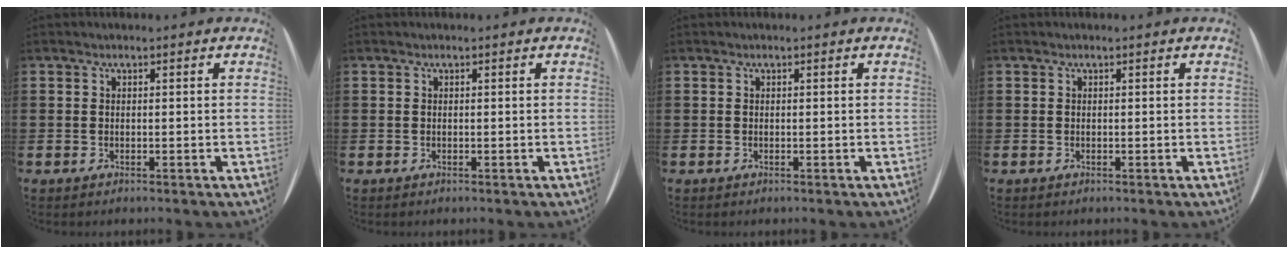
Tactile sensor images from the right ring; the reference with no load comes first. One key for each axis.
{"total": 0.0}
{"total": 0.0}
{"total": 0.0}